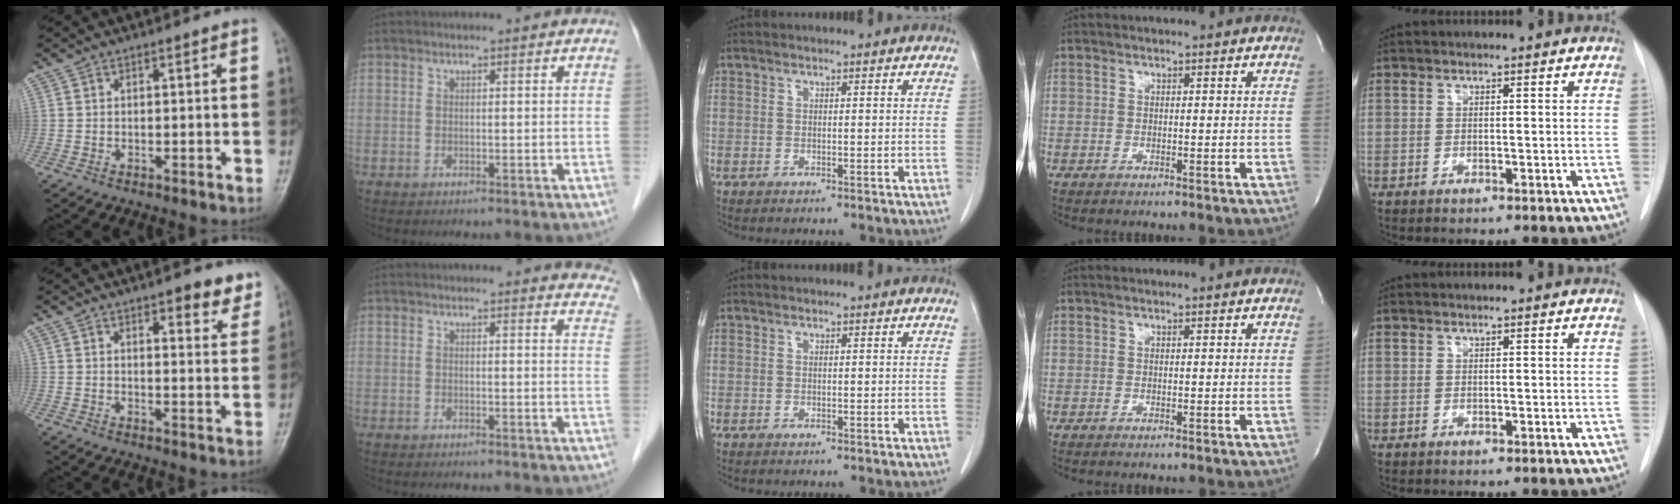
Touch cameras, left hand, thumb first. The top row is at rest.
{"thumb": {"total": 6.4, "force": [4.5, 2.3, 4.0], "torque": [-0.023, -0.023, 0.054]}, "index": {"total": 8.9, "force": [8.6, 1.9, 1.0], "torque": [0.032, -0.031, 0.050]}}